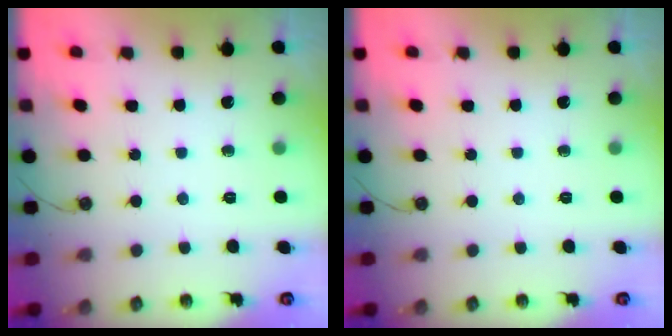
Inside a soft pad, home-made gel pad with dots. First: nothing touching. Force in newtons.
{"total": 0.0}